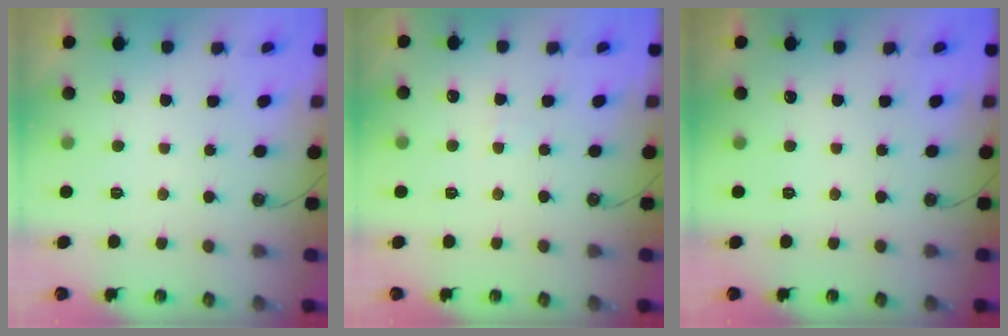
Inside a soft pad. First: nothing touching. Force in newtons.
{"total": 2.7, "press": 2.6, "slide": 0.4}
{"total": 0.0}